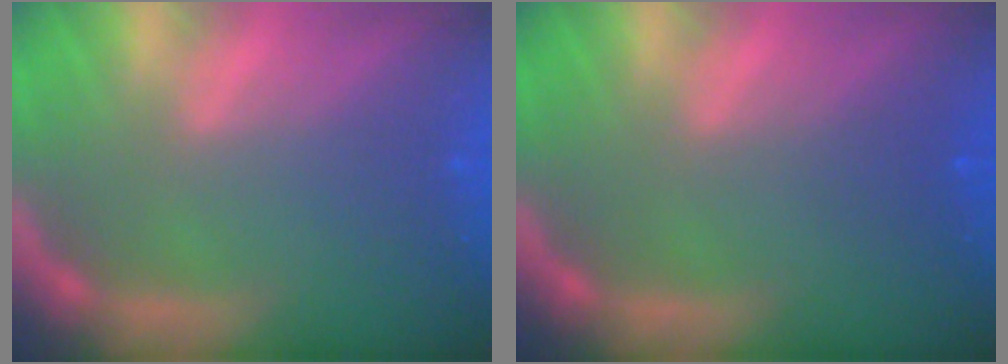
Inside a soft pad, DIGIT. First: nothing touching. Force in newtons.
{"total": 1.0}